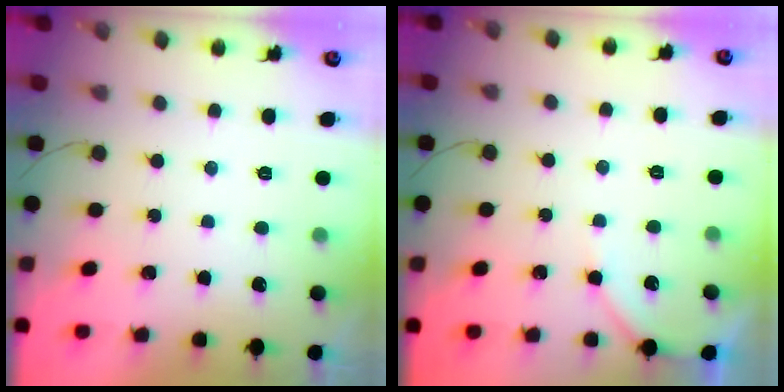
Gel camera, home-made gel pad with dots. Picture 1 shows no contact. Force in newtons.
{"total": 4.1, "press": 4.0, "slide": 0.6}